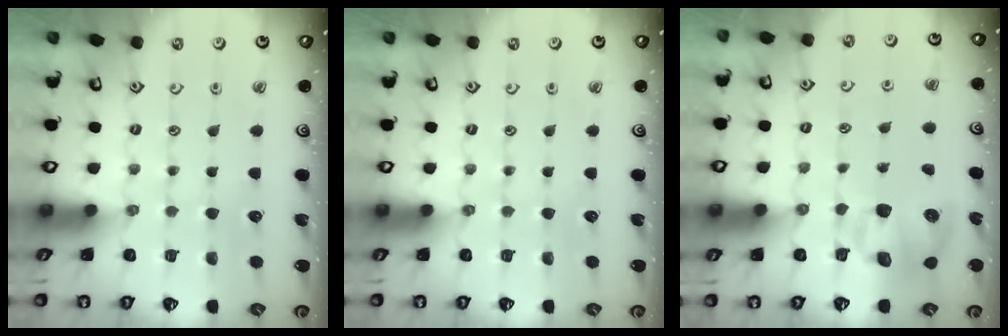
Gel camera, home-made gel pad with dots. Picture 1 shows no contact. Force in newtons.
{"total": 0.0}
{"total": 9.0, "press": 8.9, "slide": 1.3}